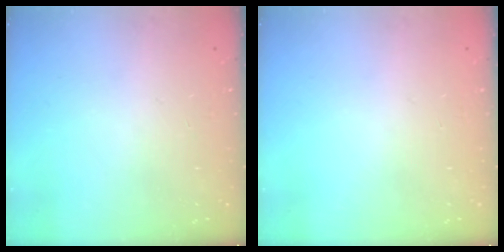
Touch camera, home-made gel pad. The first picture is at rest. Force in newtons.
{"total": 0.0}